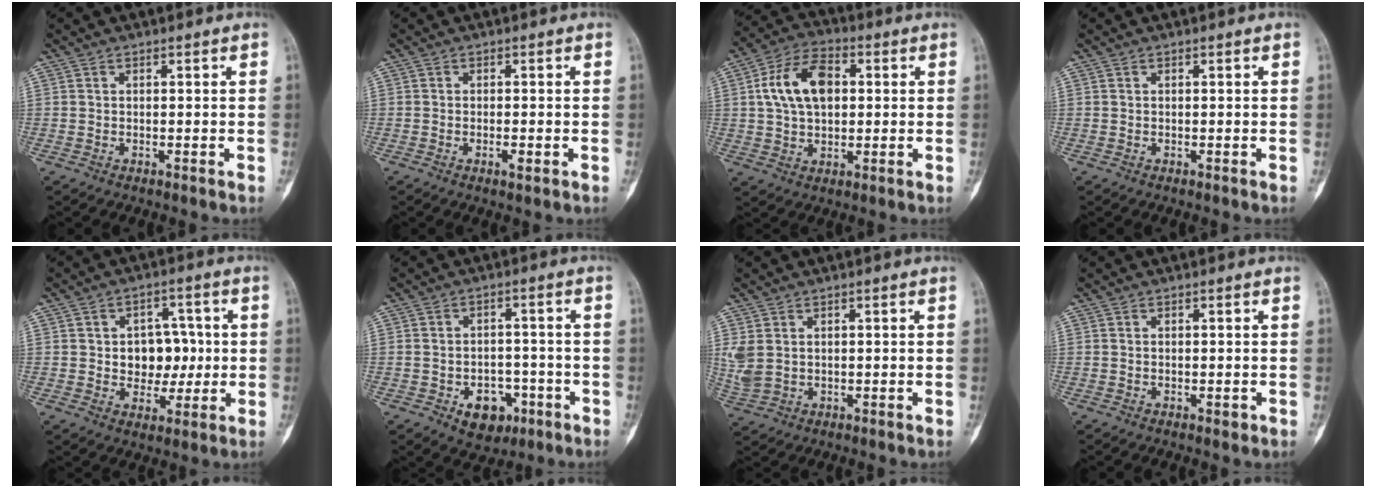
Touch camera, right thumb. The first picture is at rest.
{"total": 1.8, "force": [-0.7, 0.5, 1.5], "torque": [-0.025, -0.001, -0.012]}
{"total": 12.2, "force": [2.0, 7.7, 9.3], "torque": [-0.159, 0.016, 0.031]}
{"total": 0.0}
{"total": 8.9, "force": [0.3, 6.8, 5.6], "torque": [-0.033, 0.011, 0.009]}
{"total": 7.9, "force": [-3.5, 5.7, 4.2], "torque": [-0.028, 0.027, -0.044]}
{"total": 4.6, "force": [1.0, 3.3, 3.0], "torque": [-0.081, -0.001, 0.033]}
{"total": 0.8, "force": [-0.3, 0.5, 0.6], "torque": [-0.006, 0.000, -0.004]}